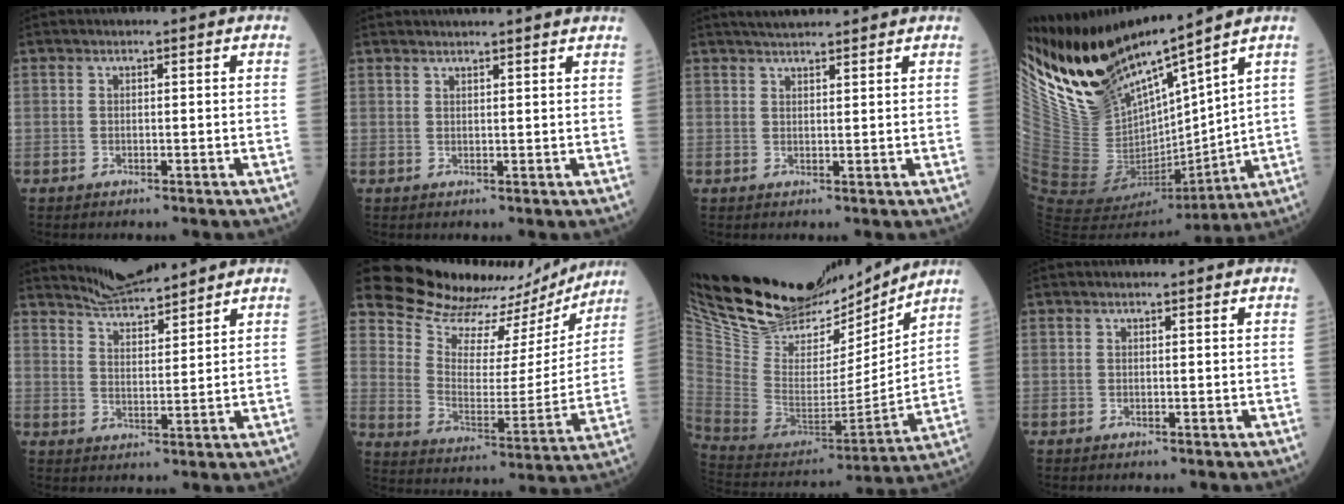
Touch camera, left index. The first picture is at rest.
{"total": 6.4, "force": [6.0, -0.2, 2.1], "torque": [-0.025, 0.023, 0.064]}
{"total": 5.3, "force": [4.8, 0.4, 2.1], "torque": [-0.030, 0.030, 0.076]}
{"total": 16.4, "force": [14.7, 1.7, 7.3], "torque": [-0.136, -0.036, 0.302]}
{"total": 6.1, "force": [6.0, 0.2, 1.0], "torque": [-0.029, 0.009, 0.116]}
{"total": 20.1, "force": [18.9, 5.1, 4.6], "torque": [-0.071, -0.032, 0.262]}
{"total": 25.0, "force": [21.9, 7.1, 9.6], "torque": [-0.179, -0.023, 0.371]}
{"total": 0.0}